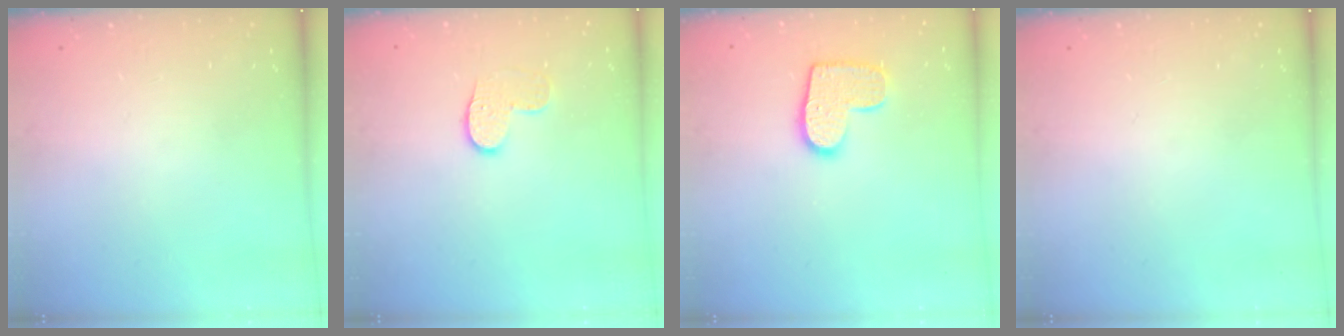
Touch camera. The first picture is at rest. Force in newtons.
{"total": 8.2, "press": 8.2, "slide": 0.3}
{"total": 11.2, "press": 11.2, "slide": 0.6}
{"total": 0.0}